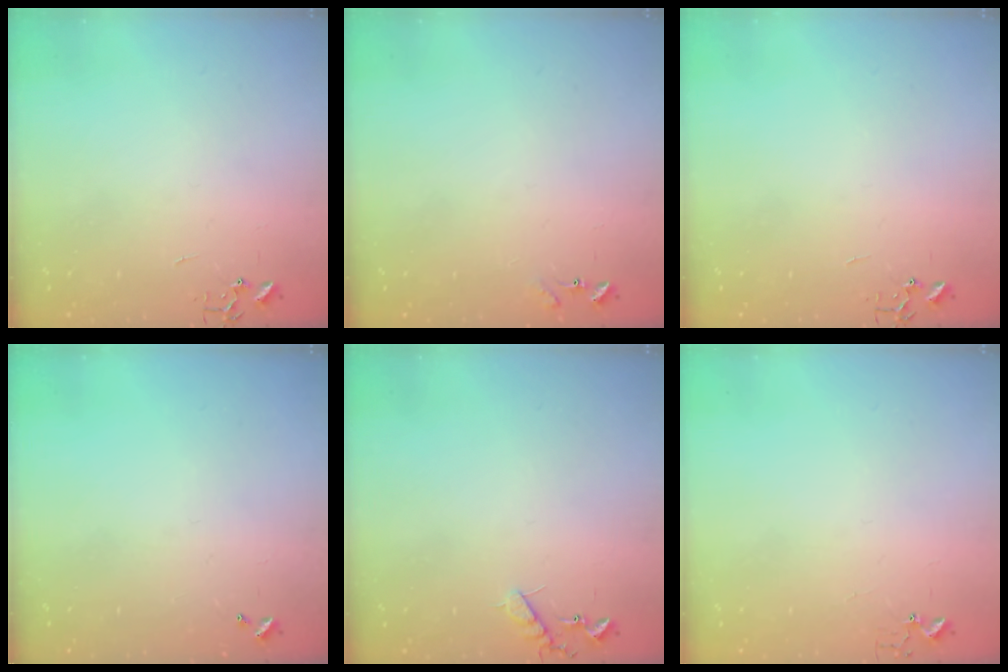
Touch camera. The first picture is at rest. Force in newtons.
{"total": 6.9, "press": 6.8, "slide": 0.6}
{"total": 0.0}
{"total": 0.0}
{"total": 7.6, "press": 7.6, "slide": 0.4}
{"total": 2.7, "press": 2.7, "slide": 0.2}